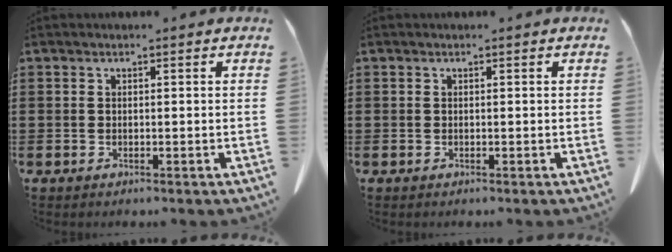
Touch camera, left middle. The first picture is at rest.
{"total": 0.0}